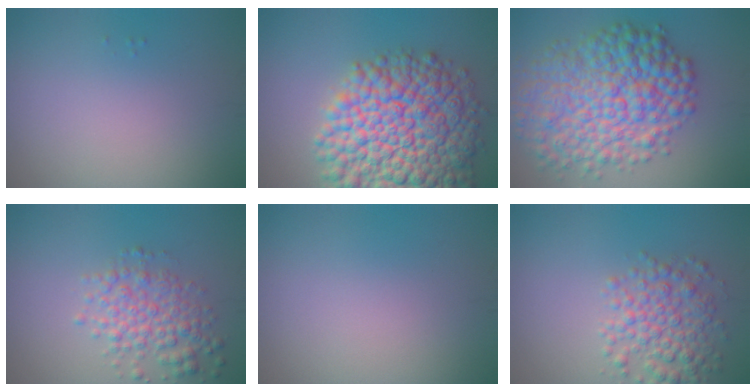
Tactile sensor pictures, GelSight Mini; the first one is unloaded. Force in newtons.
{"total": 14.7, "press": 14.7, "slide": 0.6}
{"total": 10.0, "press": 10.0, "slide": 0.1}
{"total": 3.8, "press": 3.8, "slide": 0.1}
{"total": 0.0}
{"total": 4.5, "press": 4.5, "slide": 0.1}